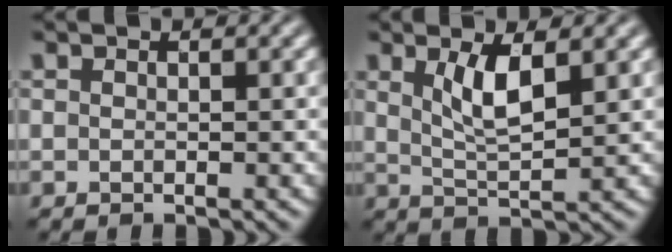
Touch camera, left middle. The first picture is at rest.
{"total": 3.8, "force": [1.1, 1.2, 3.4], "torque": [-0.075, -0.008, 0.024]}